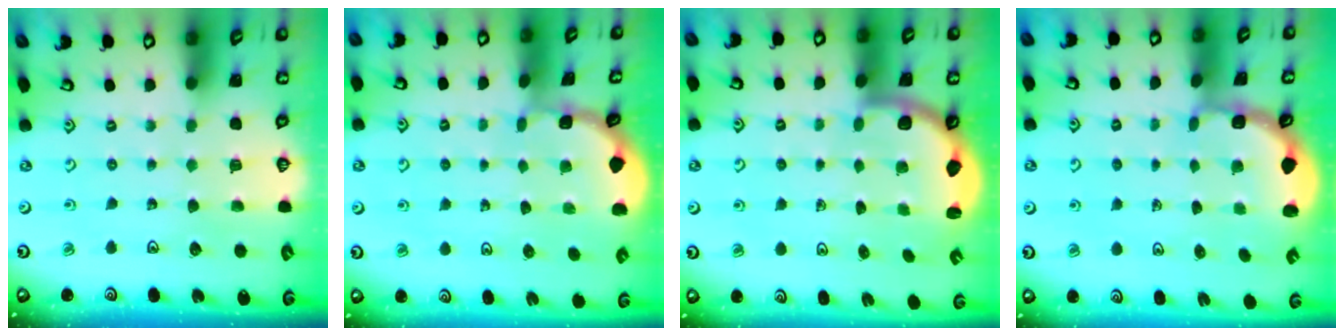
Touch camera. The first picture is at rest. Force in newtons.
{"total": 1.1, "press": 1.1, "slide": 0.1}
{"total": 2.6, "press": 2.5, "slide": 0.6}
{"total": 2.0, "press": 1.6, "slide": 1.1}